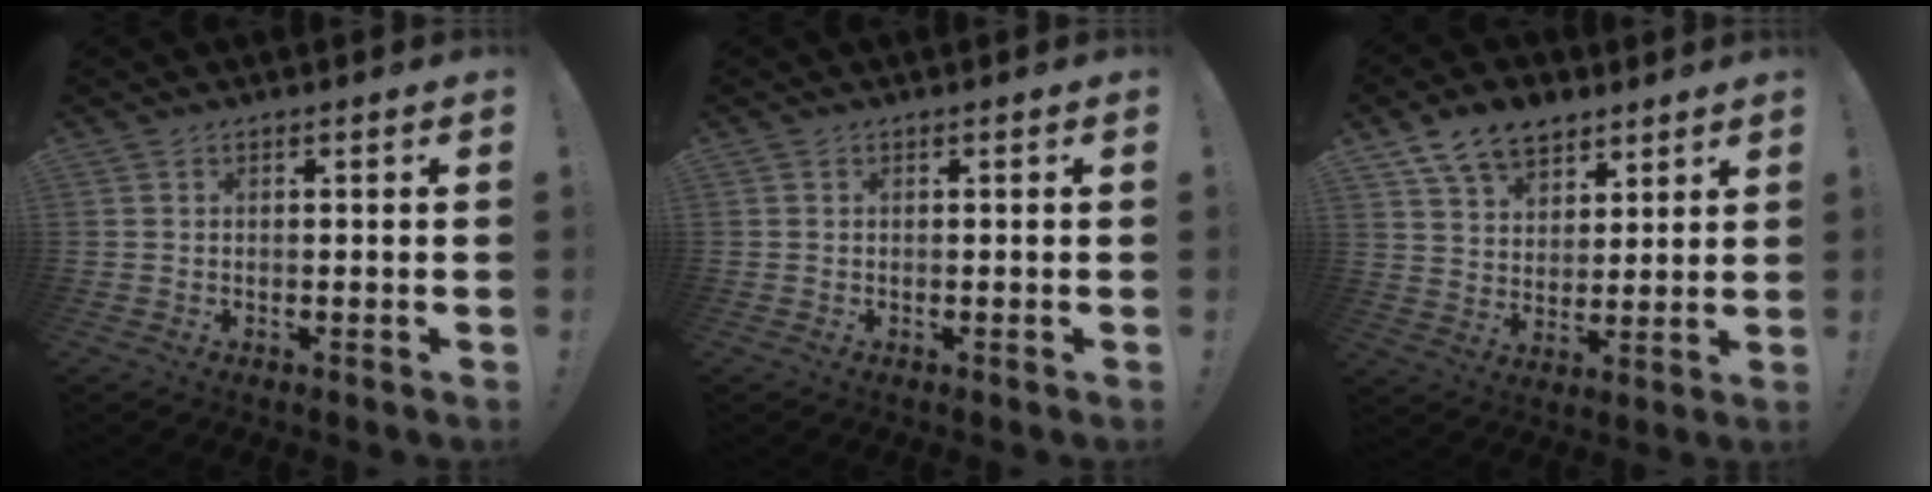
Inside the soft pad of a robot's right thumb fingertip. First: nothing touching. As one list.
[{"total": 0.0}, {"total": 11.7, "force": [8.2, 7.2, 4.4], "torque": [-0.077, -0.043, 0.158]}]